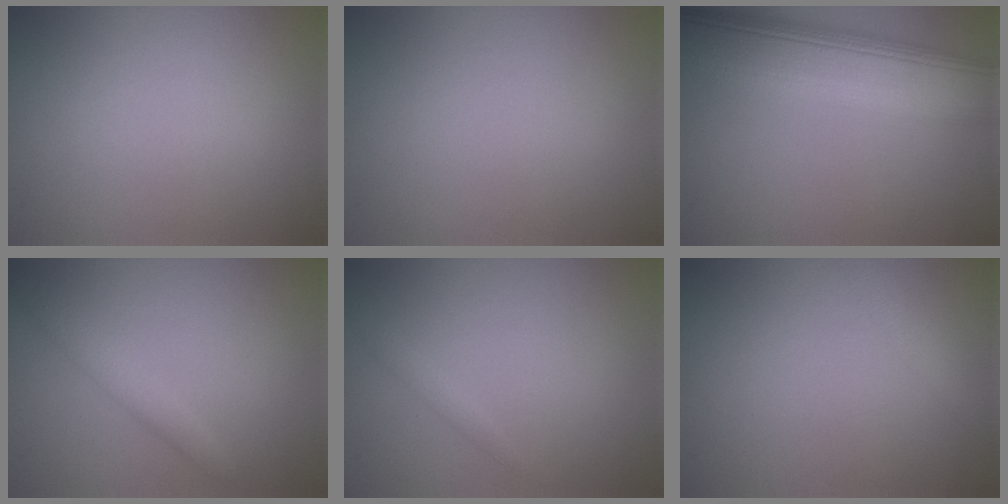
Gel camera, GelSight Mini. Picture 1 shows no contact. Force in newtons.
{"total": 0.0}
{"total": 11.9, "press": 11.9, "slide": 0.9}
{"total": 1.9, "press": 1.9, "slide": 0.1}
{"total": 0.8, "press": 0.8, "slide": 0.0}
{"total": 1.6, "press": 1.6, "slide": 0.0}